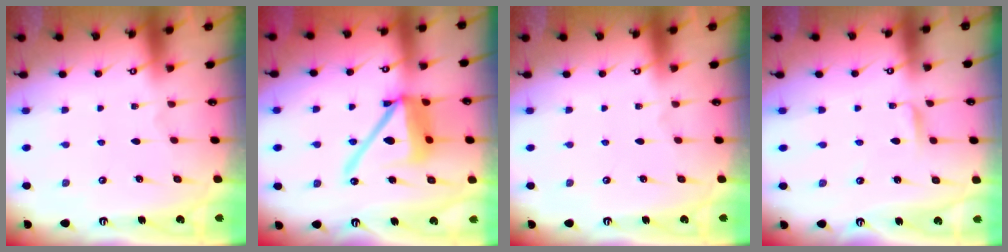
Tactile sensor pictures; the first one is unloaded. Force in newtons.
{"total": 15.8, "press": 15.7, "slide": 2.2}
{"total": 0.0}
{"total": 2.6, "press": 2.5, "slide": 0.3}